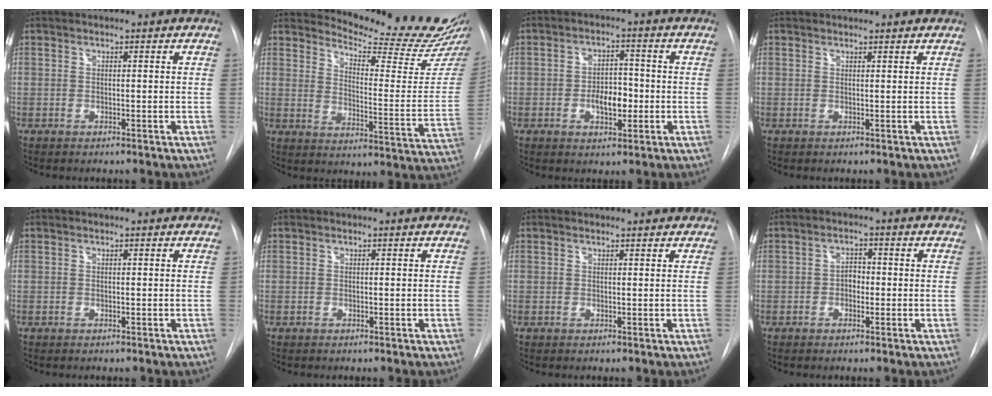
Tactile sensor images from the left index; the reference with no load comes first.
{"total": 18.5, "force": [17.6, 0.8, 5.6], "torque": [-0.084, -0.128, 0.212]}
{"total": 5.3, "force": [-1.7, 2.7, 4.3], "torque": [-0.068, 0.002, -0.024]}
{"total": 2.0, "force": [2.0, 0.0, 0.3], "torque": [-0.008, 0.008, 0.020]}
{"total": 0.0}
{"total": 0.0}
{"total": 2.5, "force": [2.3, 0.6, 0.5], "torque": [-0.011, 0.009, 0.020]}
{"total": 2.1, "force": [-0.9, 1.4, 1.4], "torque": [-0.015, 0.002, -0.018]}